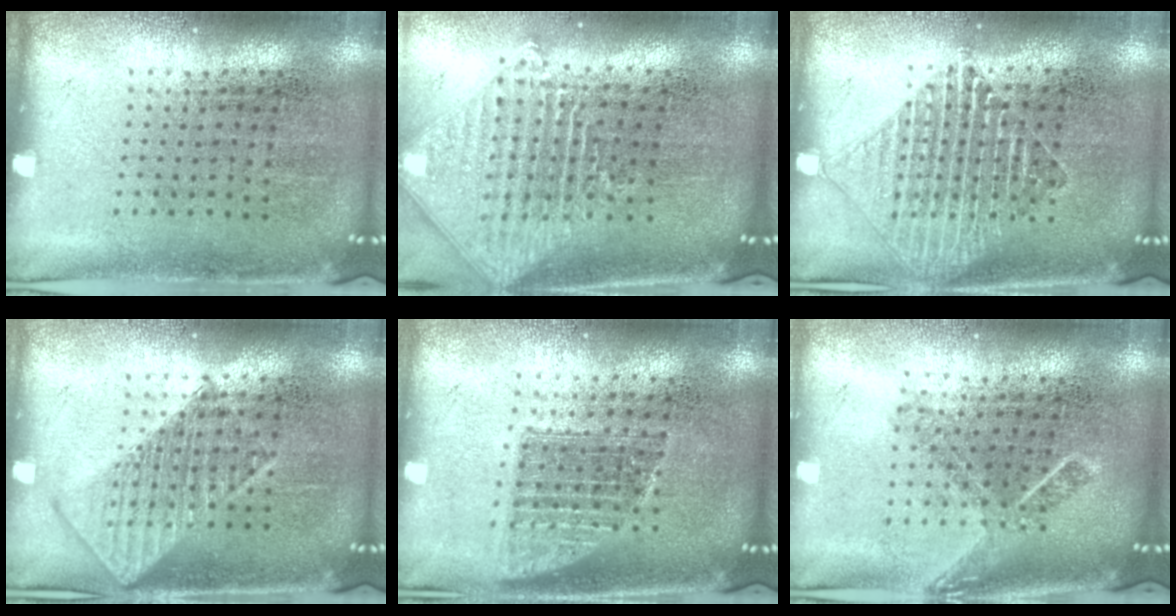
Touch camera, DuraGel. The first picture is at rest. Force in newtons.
{"total": 2.4, "press": 1.9, "slide": 1.5}
{"total": 1.5, "press": 1.5, "slide": 0.2}
{"total": 1.3, "press": 1.3, "slide": 0.1}
{"total": 1.3, "press": 1.1, "slide": 0.7}
{"total": 1.8, "press": 1.3, "slide": 1.2}